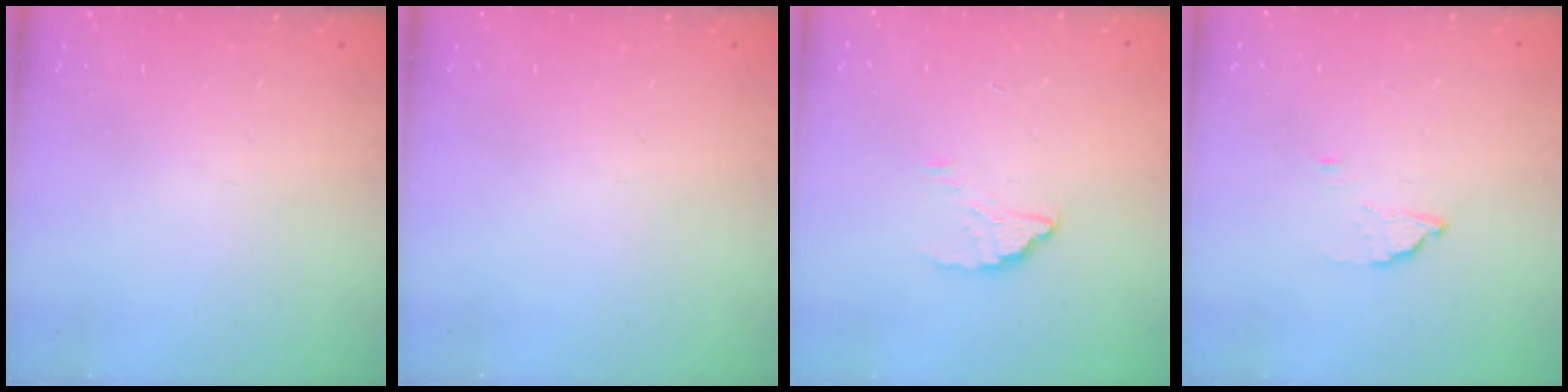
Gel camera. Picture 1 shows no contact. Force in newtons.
{"total": 0.0}
{"total": 2.1, "press": 2.1, "slide": 0.2}
{"total": 2.3, "press": 2.3, "slide": 0.1}